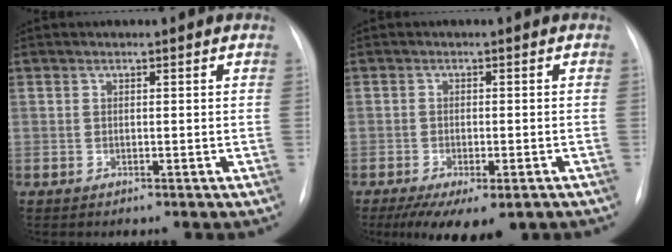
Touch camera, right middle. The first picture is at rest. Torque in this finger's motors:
{"motor_torque": [0.45, -0.64, -0.03, -0.01]}